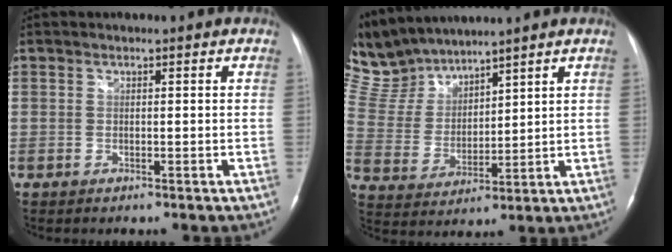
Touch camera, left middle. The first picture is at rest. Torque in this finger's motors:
{"motor_torque": [-0.19, -0.81, -0.05, -0.06]}